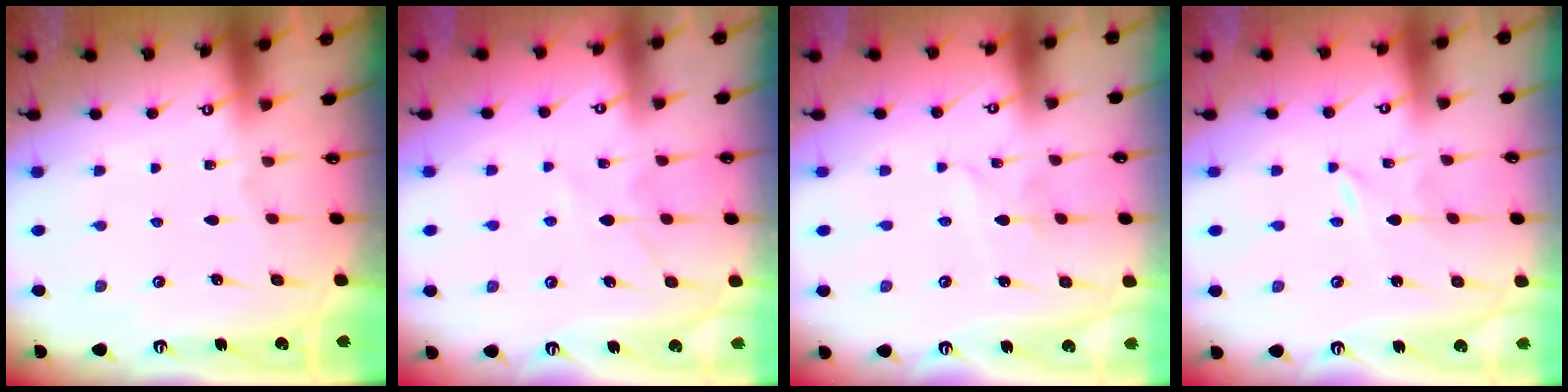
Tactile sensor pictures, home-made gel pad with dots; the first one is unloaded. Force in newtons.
{"total": 5.6, "press": 5.6, "slide": 0.6}
{"total": 1.9, "press": 1.9, "slide": 0.1}
{"total": 0.0}